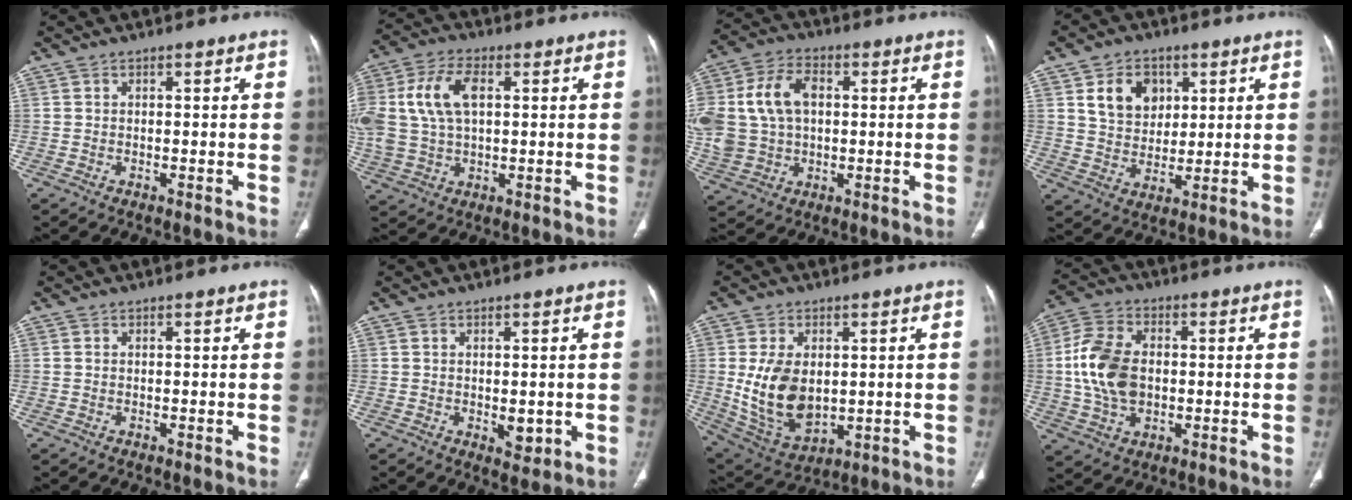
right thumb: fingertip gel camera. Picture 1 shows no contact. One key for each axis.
{"total": 13.8, "fx": 2.7, "fy": 8.3, "fz": 10.7, "tx": -0.235, "ty": 0.016, "tz": 0.055}
{"total": 16.9, "fx": 2.1, "fy": 12.1, "fz": 11.6, "tx": -0.252, "ty": 0.020, "tz": 0.045}
{"total": 9.6, "fx": 3.7, "fy": 7.4, "fz": 4.8, "tx": -0.044, "ty": -0.017, "tz": 0.069}
{"total": 0.0}
{"total": 3.4, "fx": -0.3, "fy": 1.9, "fz": 2.9, "tx": -0.030, "ty": -0.008, "tz": 0.005}
{"total": 13.6, "fx": 0.6, "fy": 8.8, "fz": 10.4, "tx": -0.177, "ty": -0.011, "tz": 0.038}
{"total": 12.8, "fx": 0.1, "fy": 8.5, "fz": 9.5, "tx": -0.182, "ty": 0.011, "tz": 0.003}